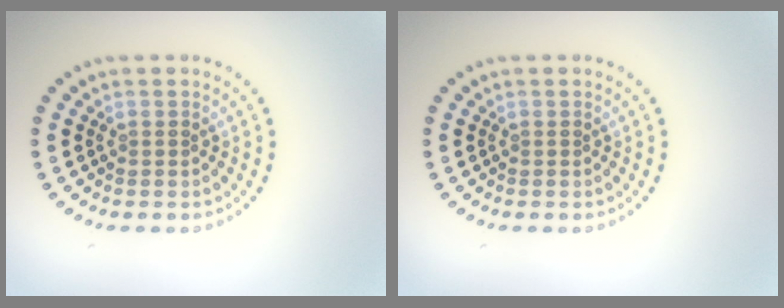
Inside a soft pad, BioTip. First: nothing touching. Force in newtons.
{"total": 0.0}